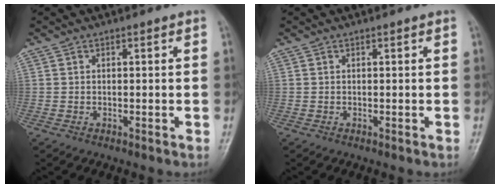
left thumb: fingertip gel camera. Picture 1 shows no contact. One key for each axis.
{"total": 0.0}